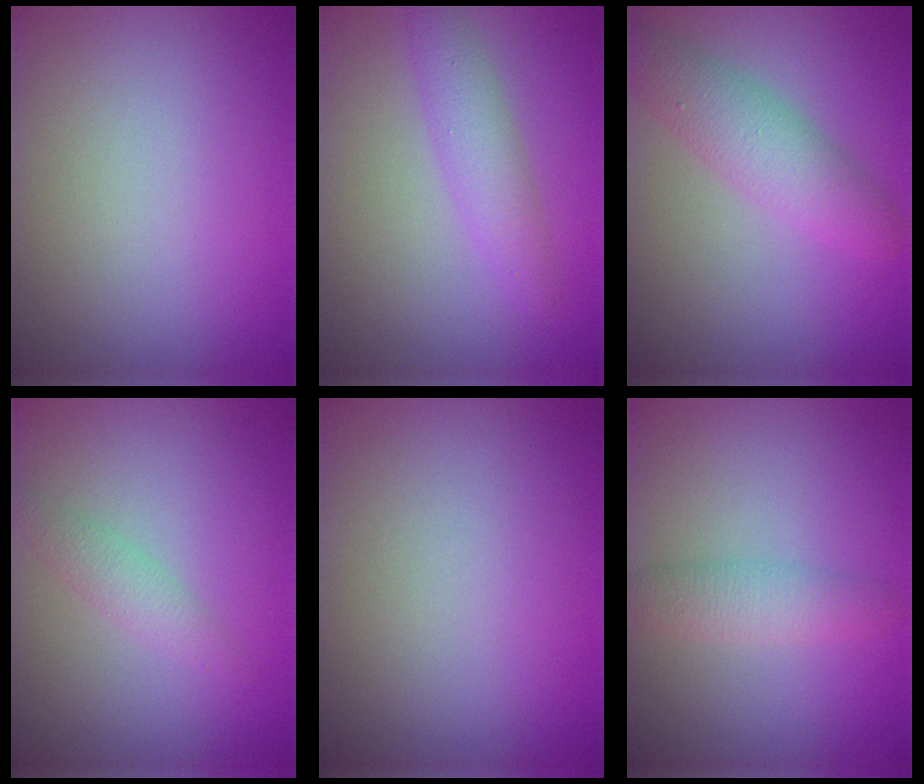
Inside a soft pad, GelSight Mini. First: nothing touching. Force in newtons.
{"total": 2.9, "press": 2.9, "slide": 0.0}
{"total": 4.2, "press": 4.2, "slide": 0.1}
{"total": 1.7, "press": 1.7, "slide": 0.1}
{"total": 0.0}
{"total": 2.4, "press": 2.4, "slide": 0.1}